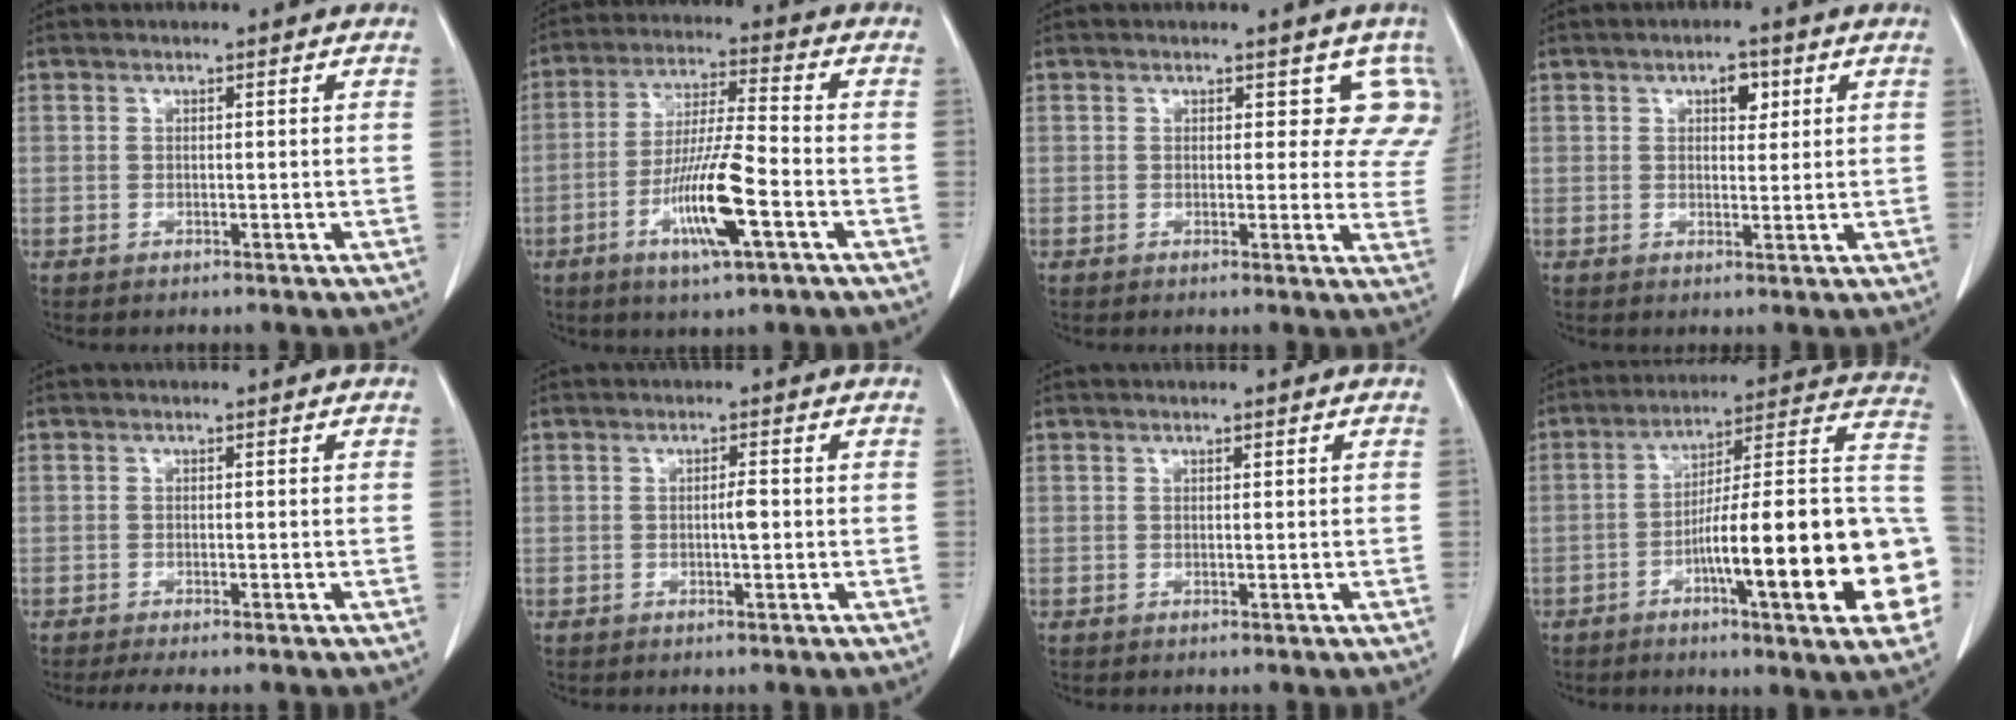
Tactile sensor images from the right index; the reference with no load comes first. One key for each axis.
{"total": 11.7, "fx": -4.4, "fy": 0.8, "fz": 10.8, "tx": -0.206, "ty": -0.011, "tz": -0.080}
{"total": 6.0, "fx": 4.1, "fy": 3.7, "fz": 2.4, "tx": 0.004, "ty": -0.006, "tz": 0.020}
{"total": 3.1, "fx": 1.4, "fy": 1.6, "fz": 2.3, "tx": -0.032, "ty": 0.004, "tz": 0.020}
{"total": 3.2, "fx": -2.6, "fy": 0.1, "fz": 1.9, "tx": -0.027, "ty": -0.007, "tz": -0.039}
{"total": 1.5, "fx": -0.1, "fy": 0.2, "fz": 1.5, "tx": -0.025, "ty": 0.004, "tz": 0.000}
{"total": 0.0}
{"total": 24.5, "fx": -6.8, "fy": 2.7, "fz": 23.4, "tx": -0.249, "ty": 0.019, "tz": -0.094}